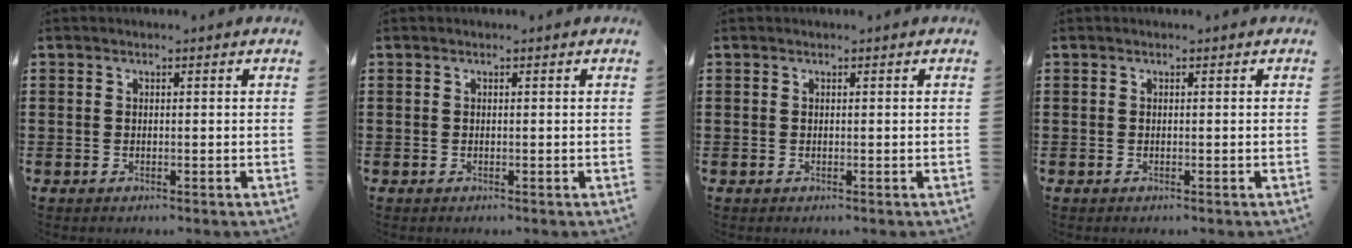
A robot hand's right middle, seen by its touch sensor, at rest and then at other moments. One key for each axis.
{"total": 0.0}
{"total": 0.0}
{"total": 0.0}